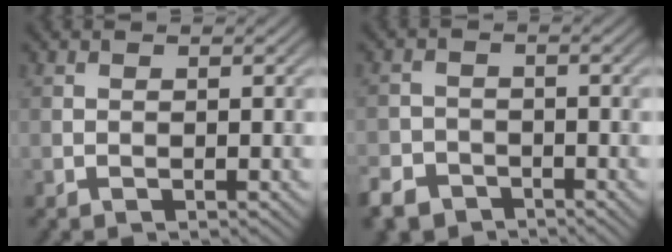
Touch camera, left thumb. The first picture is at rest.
{"total": 4.5, "force": [-3.5, 2.5, 1.2], "torque": [-0.029, -0.004, -0.071]}